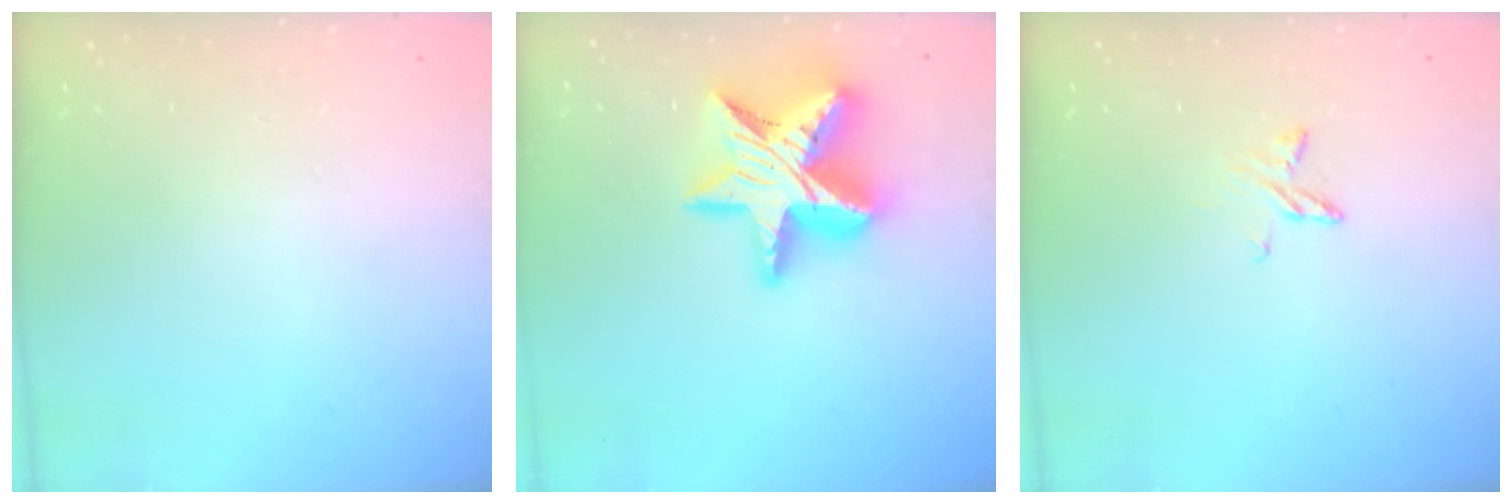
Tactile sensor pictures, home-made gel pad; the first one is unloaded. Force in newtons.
{"total": 20.8, "press": 20.8, "slide": 1.5}
{"total": 5.4, "press": 5.3, "slide": 0.5}